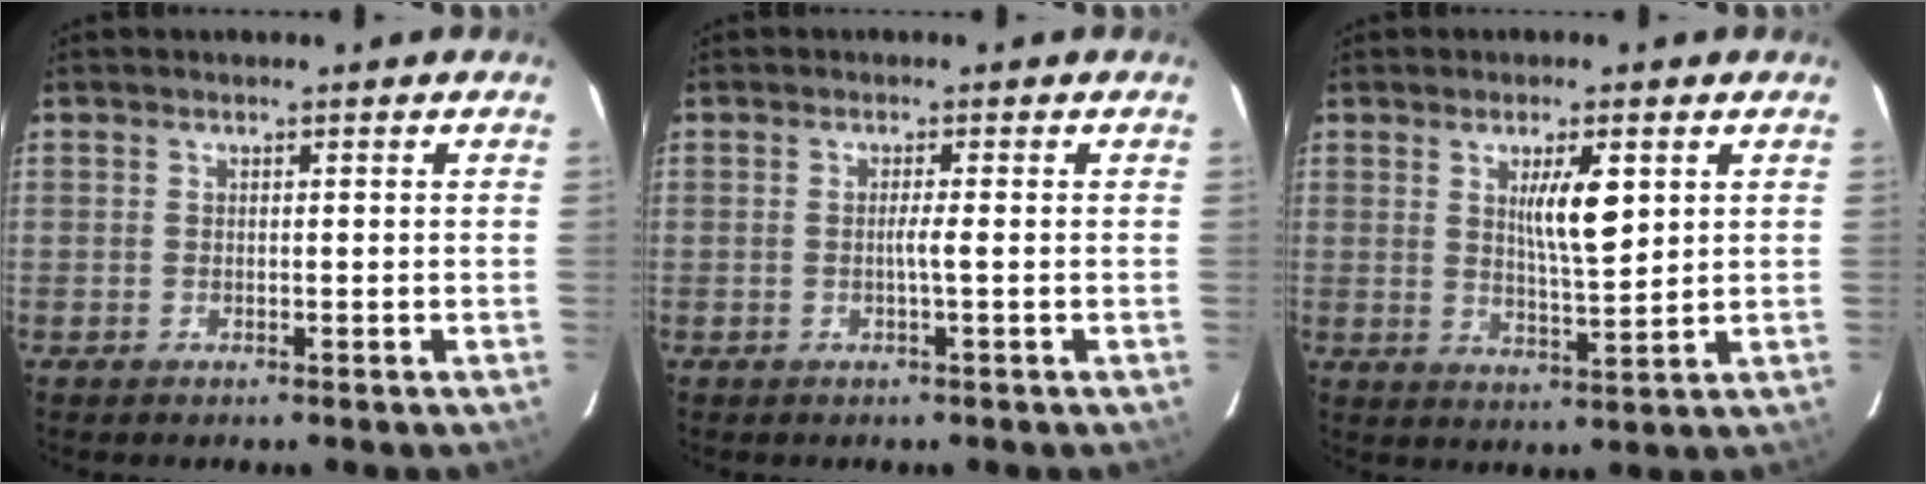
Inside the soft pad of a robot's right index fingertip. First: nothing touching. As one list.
[{"total": 1.4, "force": [-0.3, -0.3, 1.4], "torque": [-0.027, 0.000, -0.006]}, {"total": 6.5, "force": [2.2, 1.2, 6.1], "torque": [-0.103, -0.005, 0.040]}]